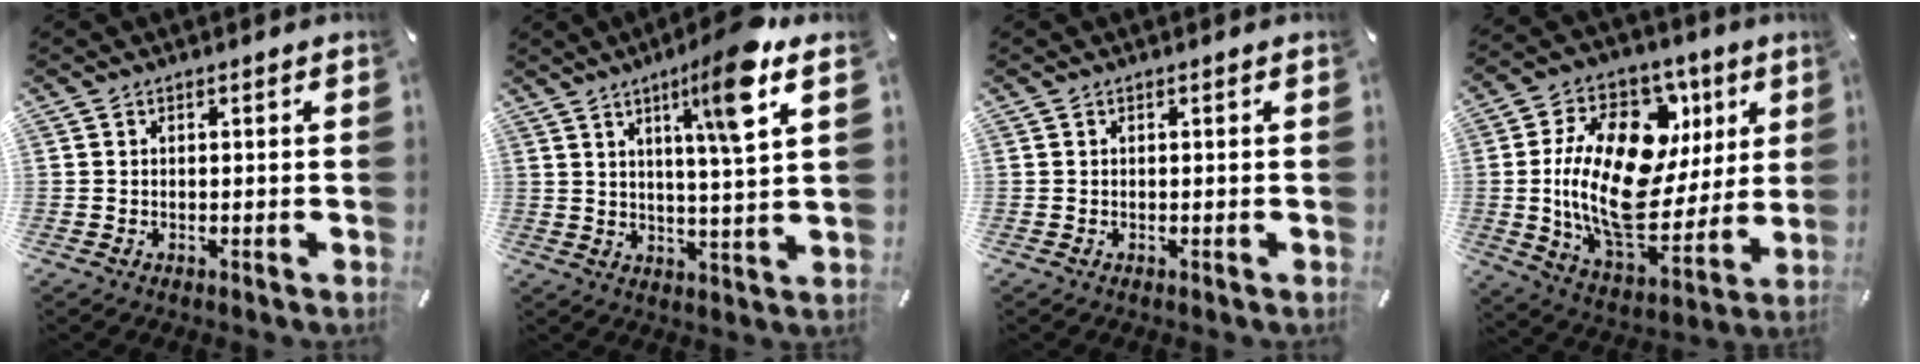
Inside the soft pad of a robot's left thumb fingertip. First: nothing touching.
{"total": 12.8, "force": [6.5, 1.1, 10.9], "torque": [-0.172, -0.021, 0.094]}
{"total": 0.0}
{"total": 25.1, "force": [4.2, 15.7, 19.1], "torque": [-0.361, -0.023, 0.076]}